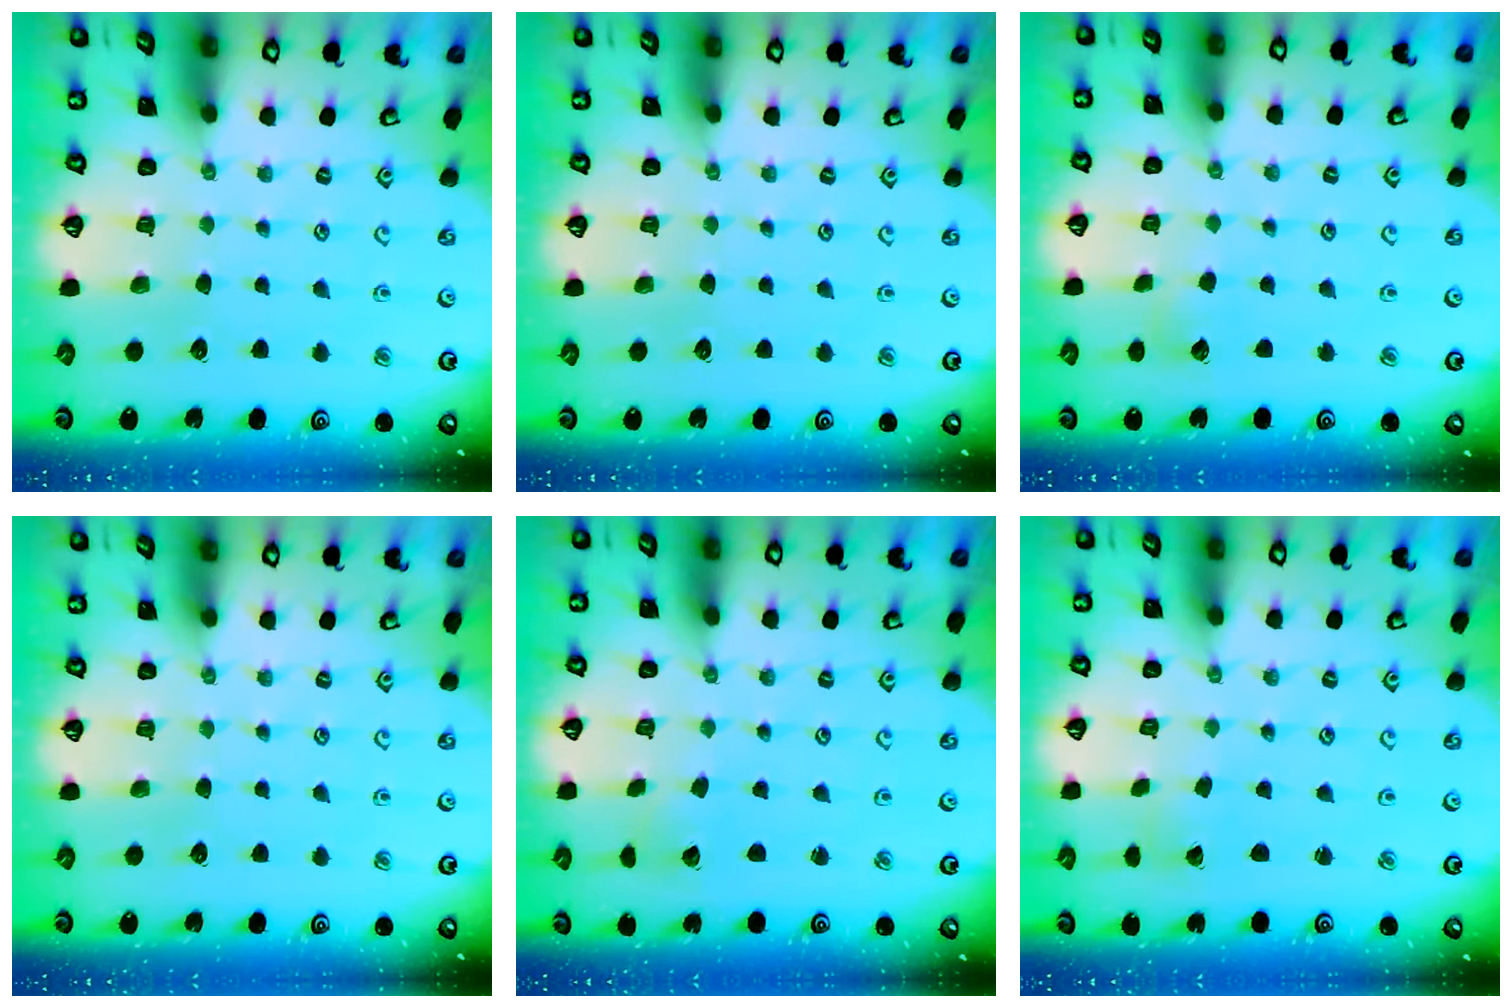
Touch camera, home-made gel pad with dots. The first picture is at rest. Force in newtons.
{"total": 0.0}
{"total": 3.2, "press": 3.2, "slide": 0.4}
{"total": 0.0}
{"total": 2.0, "press": 2.0, "slide": 0.1}
{"total": 0.5, "press": 0.5, "slide": 0.1}